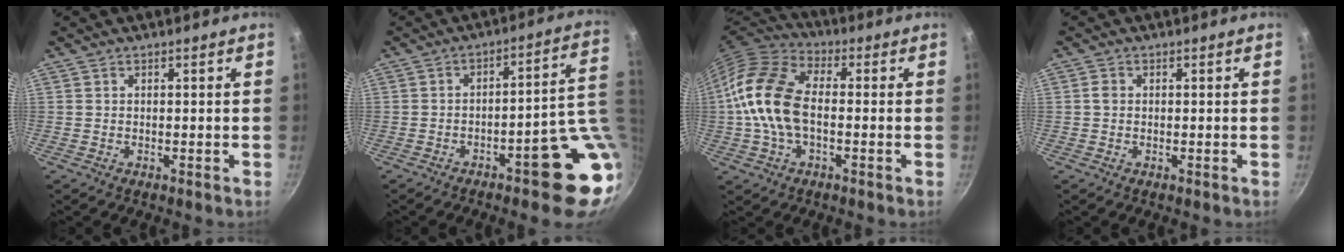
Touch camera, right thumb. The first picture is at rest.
{"total": 15.3, "force": [-2.0, 5.4, 14.1], "torque": [-0.128, 0.012, -0.018]}
{"total": 14.9, "force": [-1.0, 9.0, 11.8], "torque": [-0.217, 0.033, -0.038]}
{"total": 1.2, "force": [0.0, 1.0, 0.7], "torque": [-0.011, 0.006, -0.002]}